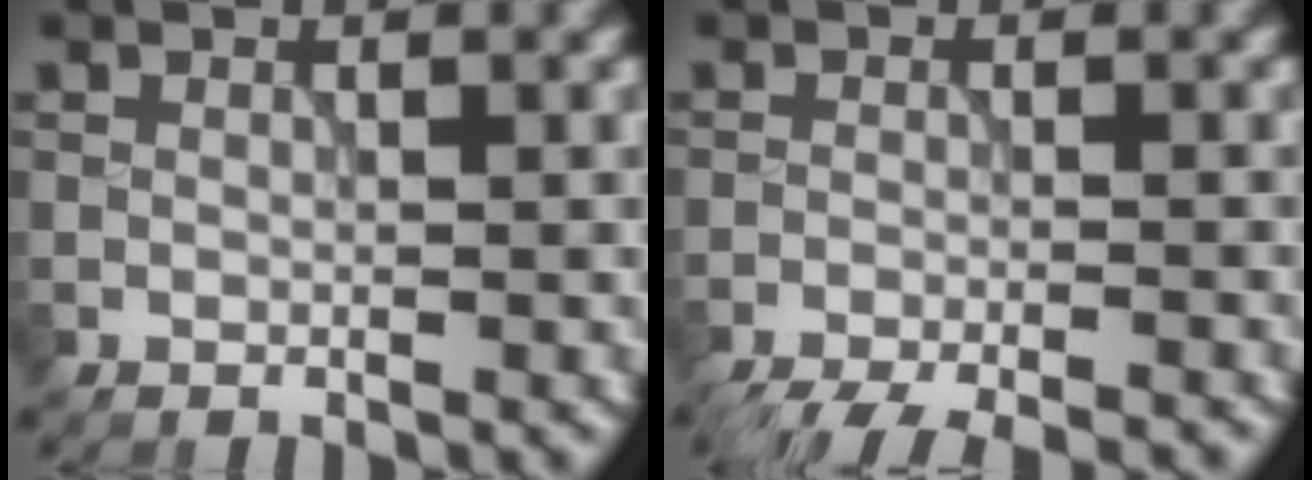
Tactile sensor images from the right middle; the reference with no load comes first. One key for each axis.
{"total": 8.5, "fx": -7.7, "fy": 1.7, "fz": 3.2, "tx": -0.046, "ty": -0.022, "tz": -0.111}